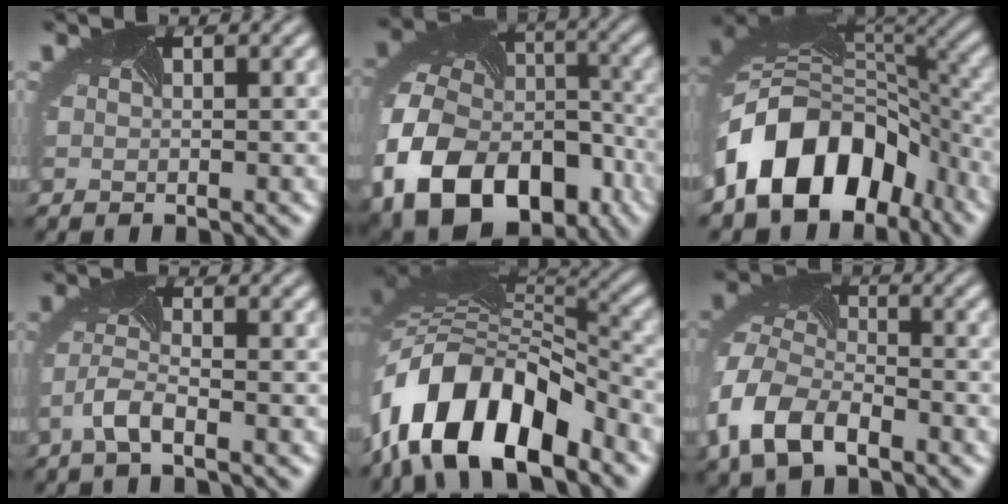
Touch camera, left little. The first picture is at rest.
{"total": 14.9, "force": [-6.4, 10.5, 8.3], "torque": [-0.197, -0.042, -0.098]}
{"total": 12.0, "force": [-5.3, 8.3, 6.8], "torque": [-0.129, 0.016, -0.104]}
{"total": 2.3, "force": [-1.6, 0.5, 1.6], "torque": [-0.046, 0.008, -0.042]}
{"total": 12.9, "force": [-6.7, 6.6, 8.8], "torque": [-0.163, 0.016, -0.118]}
{"total": 7.0, "force": [-2.9, 4.8, 4.3], "torque": [-0.105, 0.001, -0.062]}